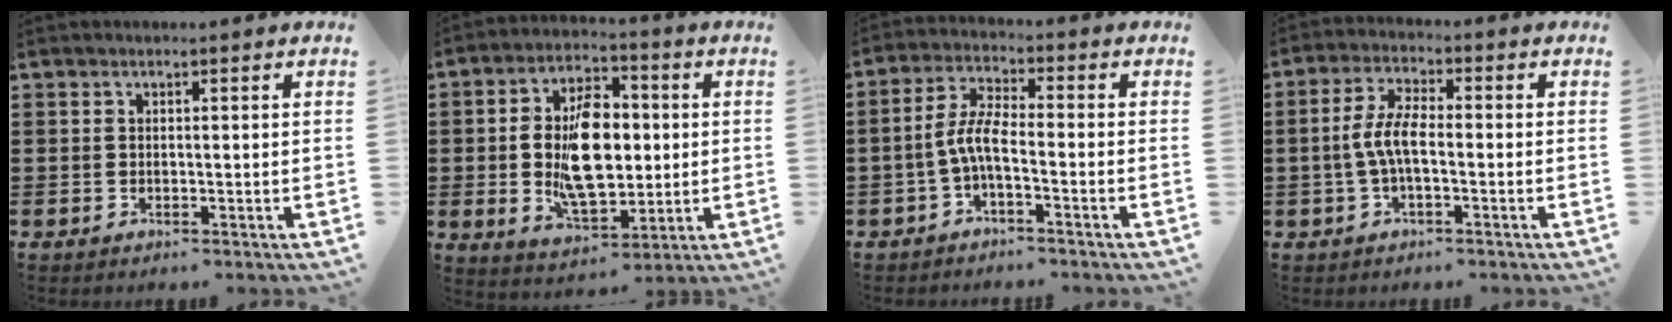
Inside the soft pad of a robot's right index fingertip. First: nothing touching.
{"total": 11.7, "force": [0.0, 6.6, 9.6], "torque": [-0.182, 0.006, -0.001]}
{"total": 4.8, "force": [-1.8, 0.6, 4.5], "torque": [-0.104, -0.006, -0.040]}
{"total": 5.2, "force": [-0.8, 1.4, 5.0], "torque": [-0.110, -0.003, -0.022]}